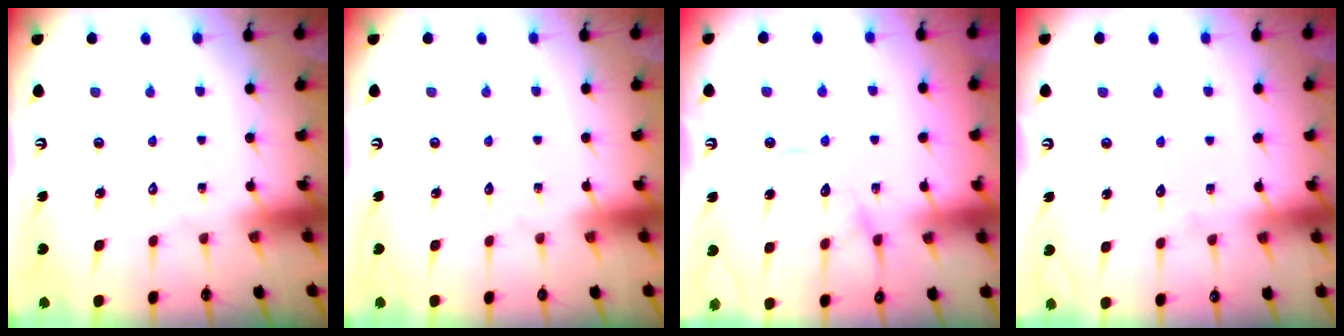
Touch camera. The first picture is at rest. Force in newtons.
{"total": 0.0}
{"total": 12.3, "press": 12.2, "slide": 1.3}
{"total": 3.0, "press": 3.0, "slide": 0.3}